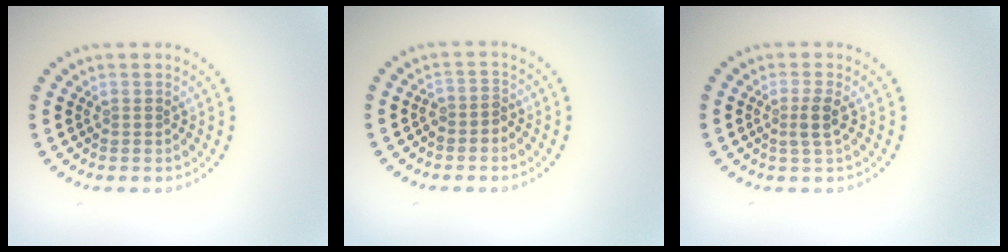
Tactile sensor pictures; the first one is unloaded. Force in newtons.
{"total": 1.5, "press": 1.1, "slide": 0.9}
{"total": 1.8, "press": 1.4, "slide": 1.1}